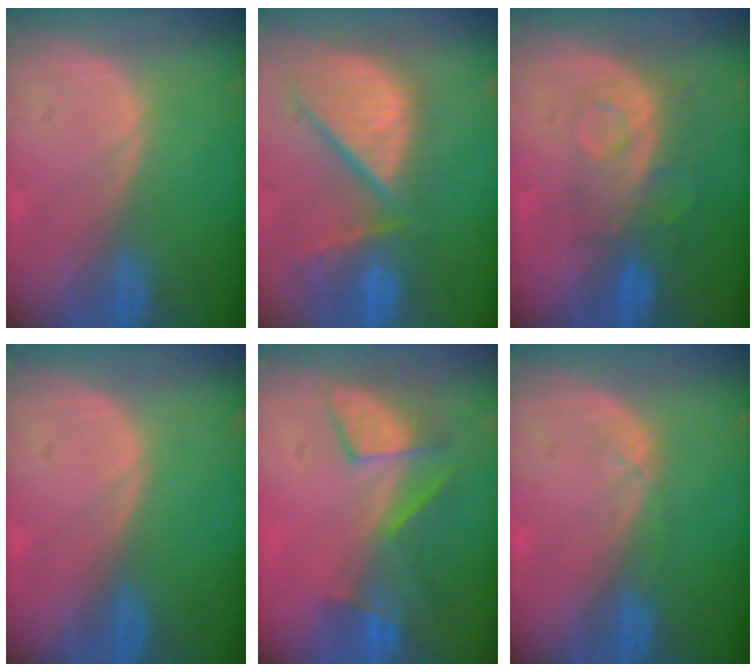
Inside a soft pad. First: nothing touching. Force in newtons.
{"total": 12.6, "press": 10.7, "slide": 6.7}
{"total": 8.5, "press": 7.2, "slide": 4.6}
{"total": 0.0}
{"total": 8.1, "press": 7.2, "slide": 3.7}
{"total": 1.1, "press": 1.1, "slide": 0.2}